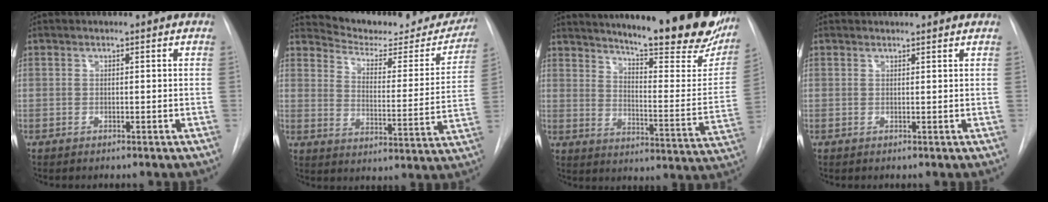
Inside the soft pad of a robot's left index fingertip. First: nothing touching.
{"total": 18.5, "force": [17.2, 4.4, 5.0], "torque": [-0.054, -0.052, 0.214]}
{"total": 29.0, "force": [23.0, 4.7, 17.0], "torque": [-0.229, -0.078, 0.292]}
{"total": 2.3, "force": [2.3, 0.0, 0.3], "torque": [-0.008, 0.009, 0.023]}